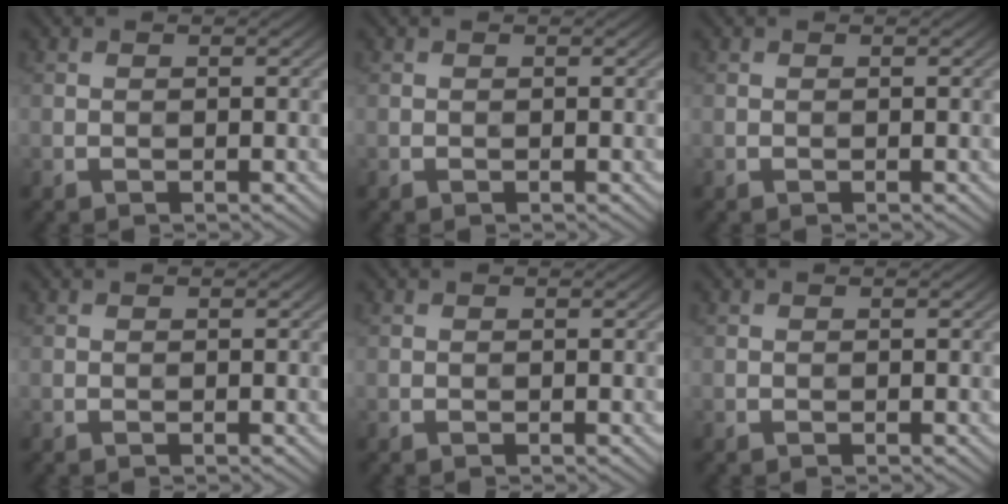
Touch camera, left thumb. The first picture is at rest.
{"total": 0.0}
{"total": 0.0}
{"total": 0.0}
{"total": 0.0}
{"total": 0.0}